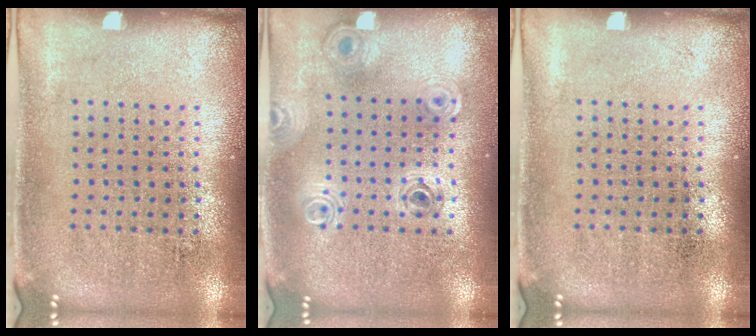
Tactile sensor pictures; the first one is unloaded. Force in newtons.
{"total": 0.8, "press": 0.8, "slide": 0.1}
{"total": 0.0}